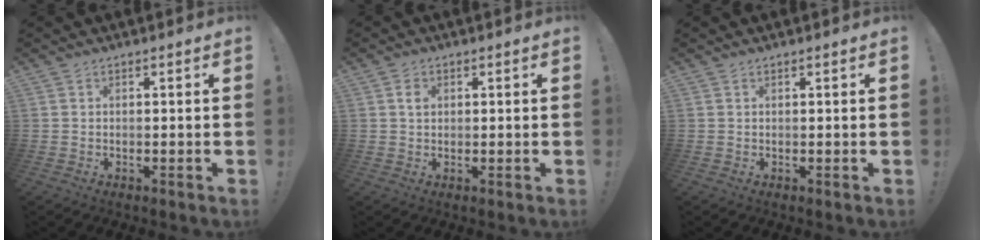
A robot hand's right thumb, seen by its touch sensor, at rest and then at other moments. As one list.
[{"total": 2.2, "force": [0.6, 1.7, 1.3], "torque": [-0.014, -0.001, 0.008]}, {"total": 0.0}]